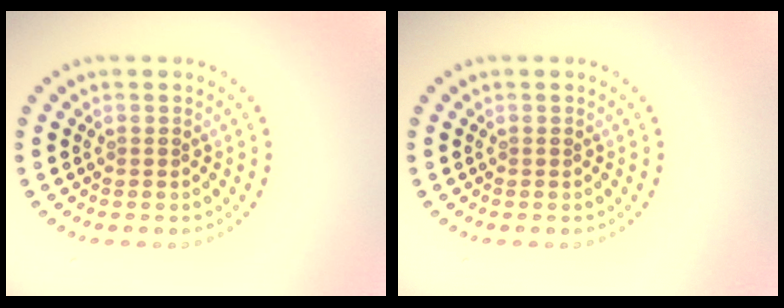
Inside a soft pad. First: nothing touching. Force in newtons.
{"total": 0.0}